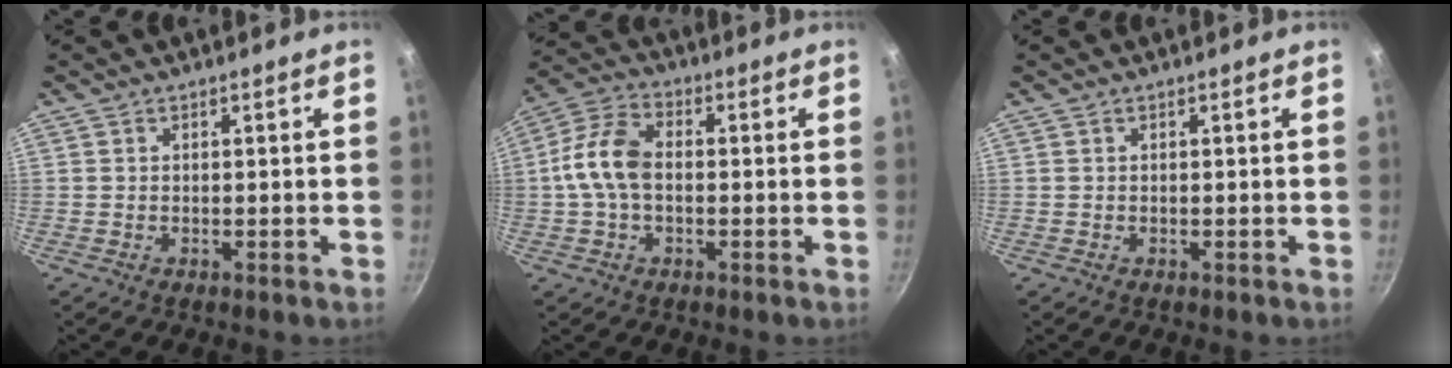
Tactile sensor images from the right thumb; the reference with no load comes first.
{"total": 10.0, "force": [-0.4, 6.1, 8.0], "torque": [-0.154, 0.035, -0.021]}
{"total": 0.0}